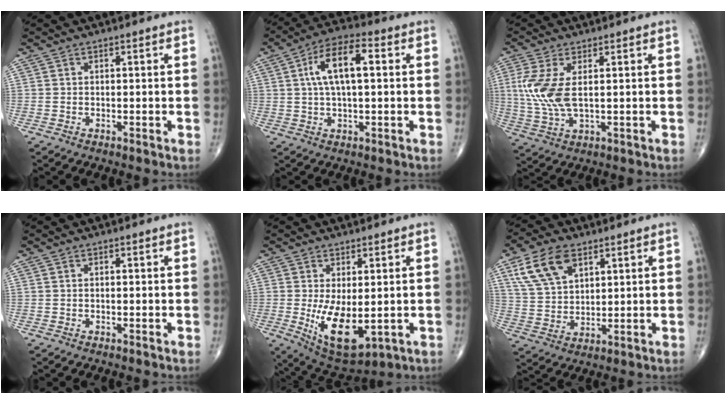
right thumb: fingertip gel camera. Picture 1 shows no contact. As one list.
[{"total": 10.6, "force": [2.1, 4.3, 9.4], "torque": [-0.173, 0.021, 0.030]}, {"total": 8.9, "force": [1.4, 3.9, 7.8], "torque": [-0.195, -0.008, 0.036]}, {"total": 0.0}, {"total": 11.3, "force": [-1.5, 5.2, 9.9], "torque": [-0.162, -0.027, -0.003]}, {"total": 11.4, "force": [5.8, 6.6, 7.3], "torque": [-0.127, -0.014, 0.117]}]